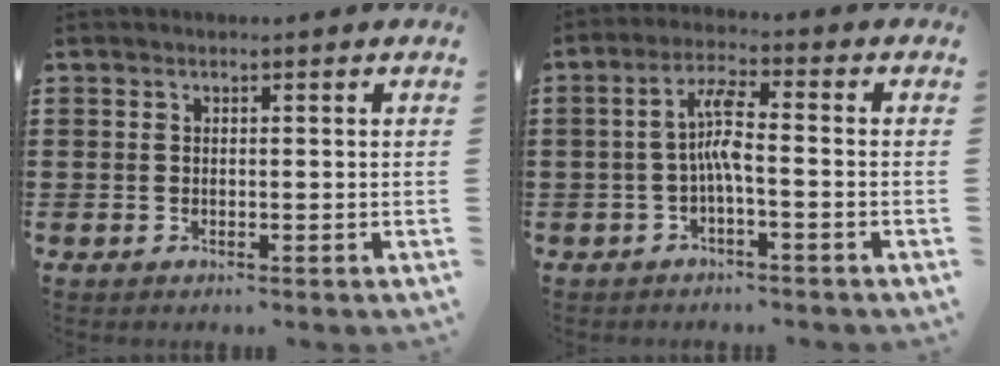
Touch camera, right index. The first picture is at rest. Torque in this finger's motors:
{"motor_torque": [1.13, -0.46, 0.23, 0.18]}